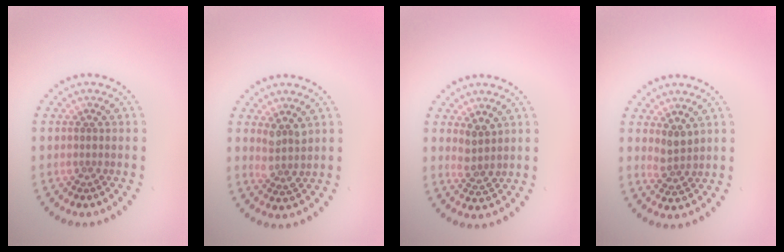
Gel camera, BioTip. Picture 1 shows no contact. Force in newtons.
{"total": 2.0, "press": 1.6, "slide": 1.2}
{"total": 1.9, "press": 1.6, "slide": 1.0}
{"total": 1.8, "press": 1.5, "slide": 1.0}